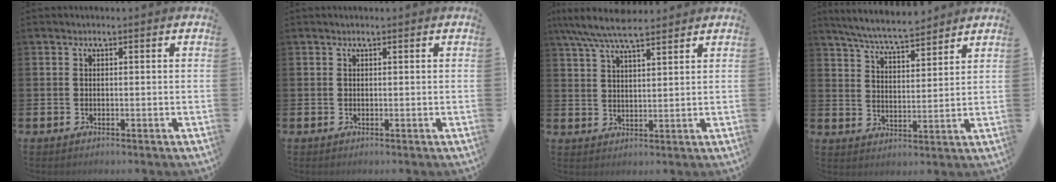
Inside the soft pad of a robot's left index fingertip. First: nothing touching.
{"total": 0.0}
{"total": 6.9, "force": [6.1, 1.4, 2.9], "torque": [-0.074, -0.020, 0.110]}
{"total": 6.9, "force": [6.5, 0.5, 2.0], "torque": [-0.064, -0.031, 0.118]}